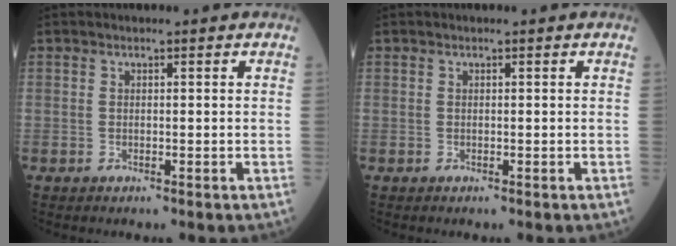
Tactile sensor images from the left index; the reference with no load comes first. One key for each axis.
{"total": 0.0}